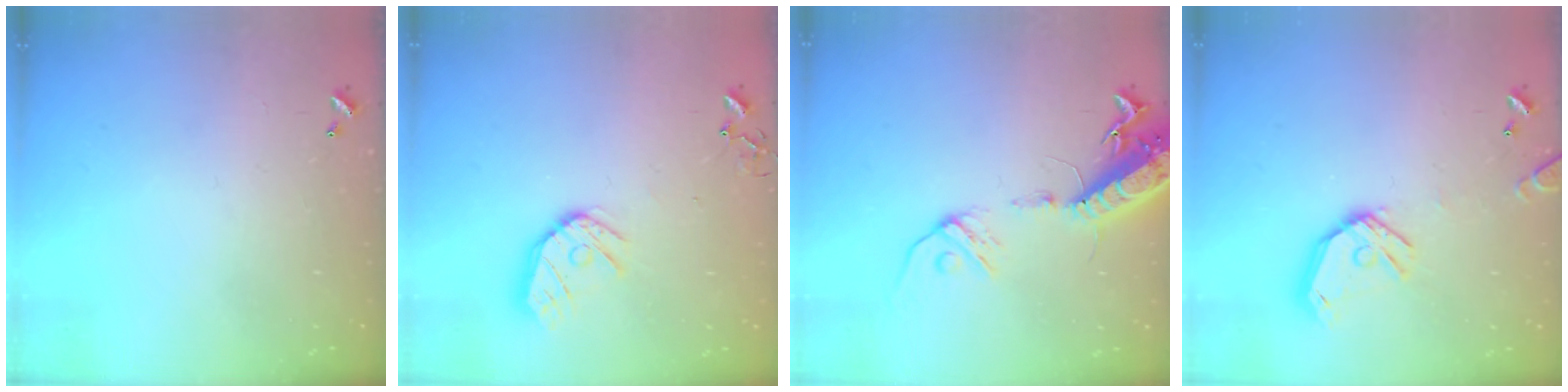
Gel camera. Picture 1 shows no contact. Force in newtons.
{"total": 12.6, "press": 12.5, "slide": 1.4}
{"total": 16.2, "press": 15.8, "slide": 3.4}
{"total": 14.4, "press": 14.2, "slide": 2.1}